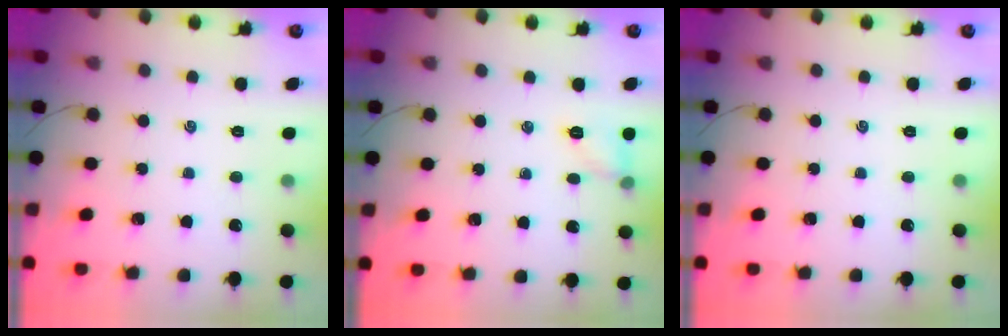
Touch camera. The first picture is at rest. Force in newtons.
{"total": 6.2, "press": 6.1, "slide": 1.0}
{"total": 0.0}